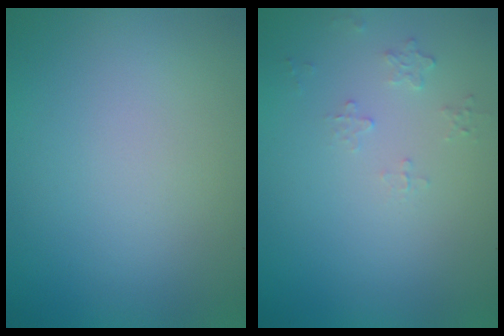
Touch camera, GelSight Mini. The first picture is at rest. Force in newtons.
{"total": 0.7, "press": 0.5, "slide": 0.5}